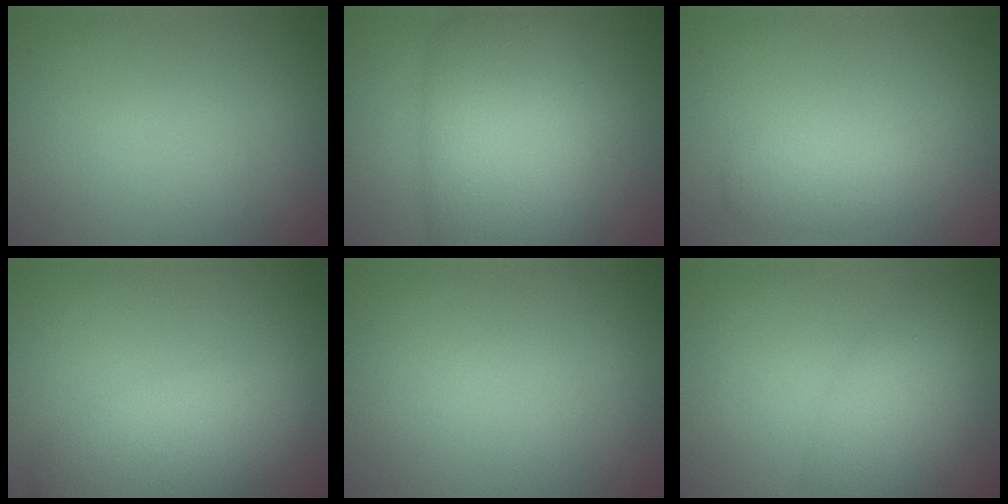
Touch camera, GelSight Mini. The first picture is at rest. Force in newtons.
{"total": 10.3, "press": 10.3, "slide": 0.5}
{"total": 2.3, "press": 2.3, "slide": 0.1}
{"total": 6.6, "press": 6.6, "slide": 0.5}
{"total": 0.0}
{"total": 3.3, "press": 3.3, "slide": 0.4}